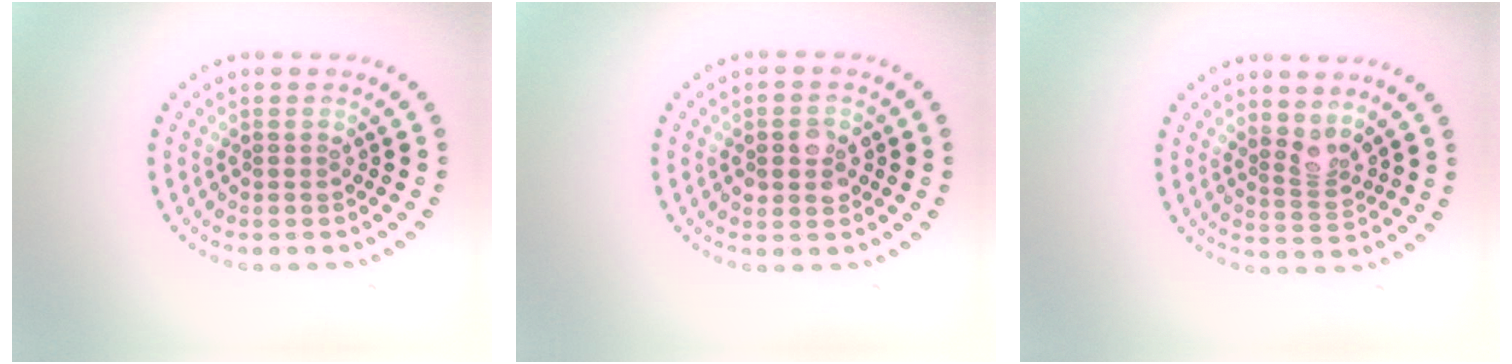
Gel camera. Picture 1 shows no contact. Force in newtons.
{"total": 2.7, "press": 2.7, "slide": 0.2}
{"total": 2.1, "press": 1.5, "slide": 1.4}